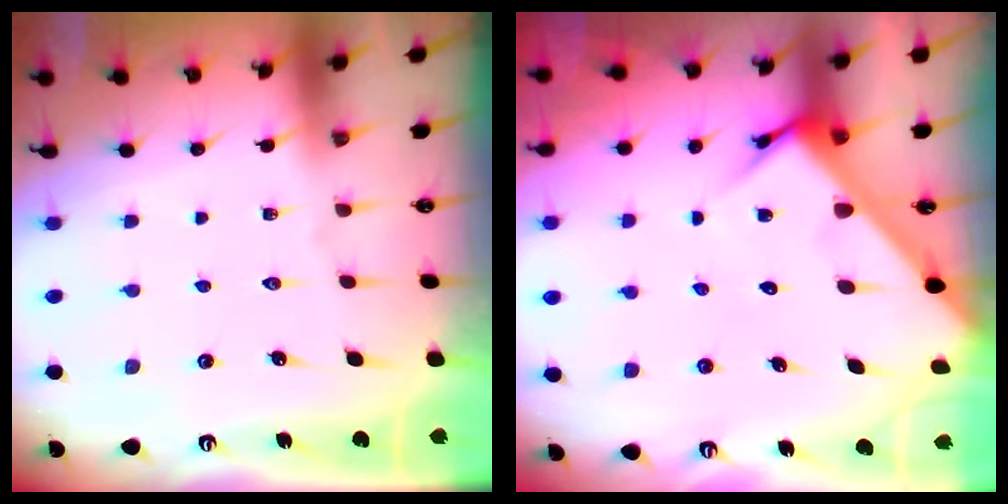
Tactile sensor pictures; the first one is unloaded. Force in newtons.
{"total": 5.1, "press": 5.0, "slide": 0.4}